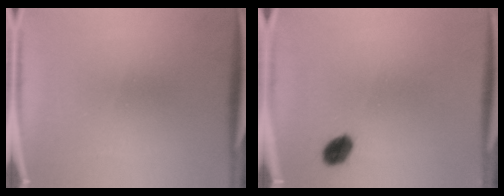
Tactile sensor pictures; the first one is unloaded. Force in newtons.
{"total": 4.3}